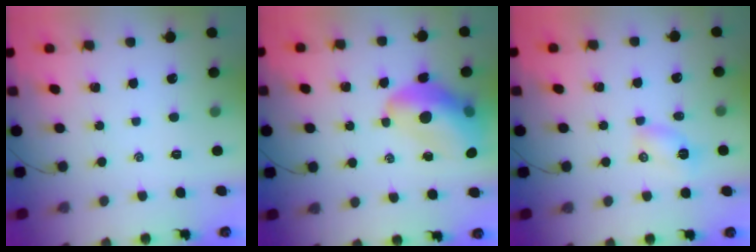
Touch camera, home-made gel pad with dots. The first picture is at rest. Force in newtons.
{"total": 14.9, "press": 14.3, "slide": 4.2}
{"total": 4.2, "press": 4.0, "slide": 1.3}